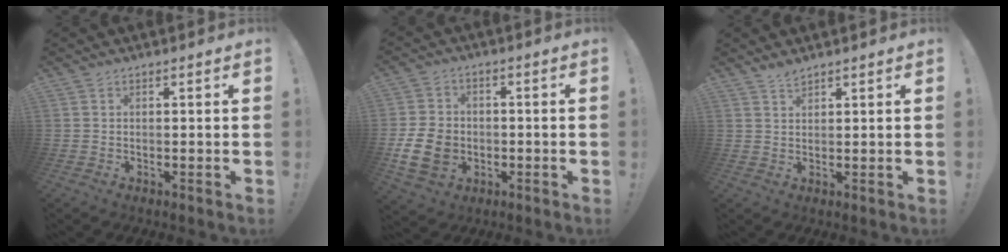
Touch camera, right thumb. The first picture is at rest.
{"total": 13.0, "force": [-2.9, 10.2, 7.5], "torque": [-0.138, 0.023, -0.050]}
{"total": 2.5, "force": [2.3, 0.6, 0.7], "torque": [0.001, -0.016, 0.039]}